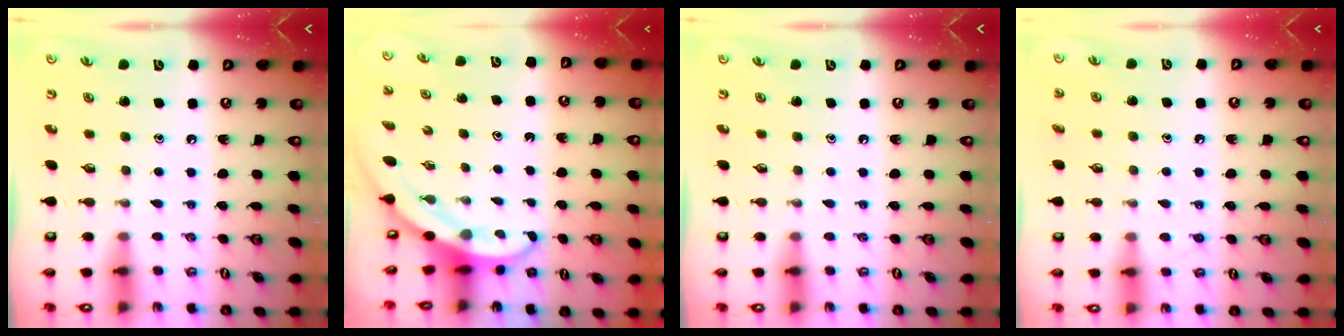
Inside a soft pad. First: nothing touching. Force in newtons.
{"total": 3.4, "press": 3.4, "slide": 0.1}
{"total": 0.0}
{"total": 5.9, "press": 5.8, "slide": 0.6}